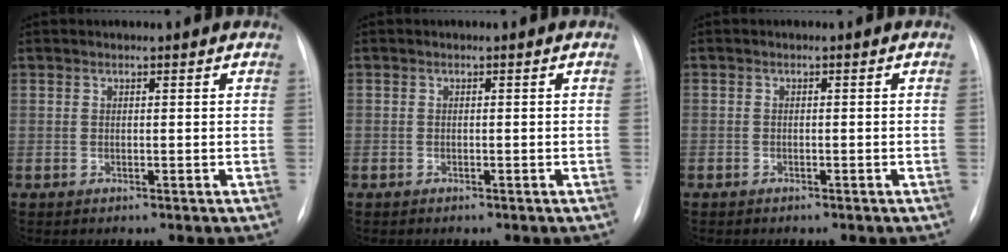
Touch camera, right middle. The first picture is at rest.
{"total": 0.0}
{"total": 0.6, "force": [-0.5, 0.2, 0.2], "torque": [-0.004, 0.002, -0.009]}